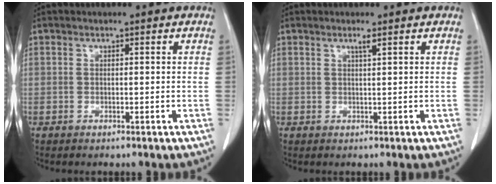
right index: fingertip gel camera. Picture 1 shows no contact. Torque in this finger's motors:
{"motor_torque": [0.01, 0.00, -0.02, 0.00]}